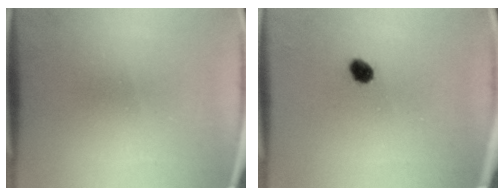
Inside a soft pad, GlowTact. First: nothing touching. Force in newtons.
{"total": 3.0}